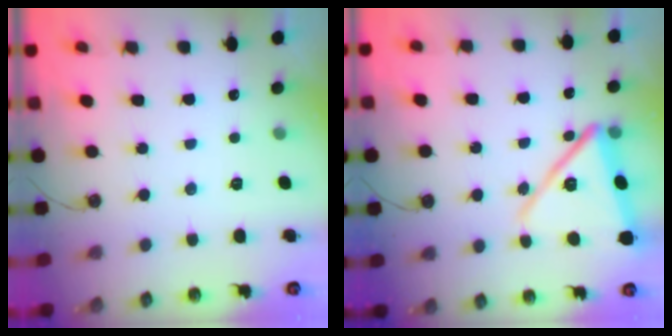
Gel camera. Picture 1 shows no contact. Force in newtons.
{"total": 15.4, "press": 12.5, "slide": 9.1}